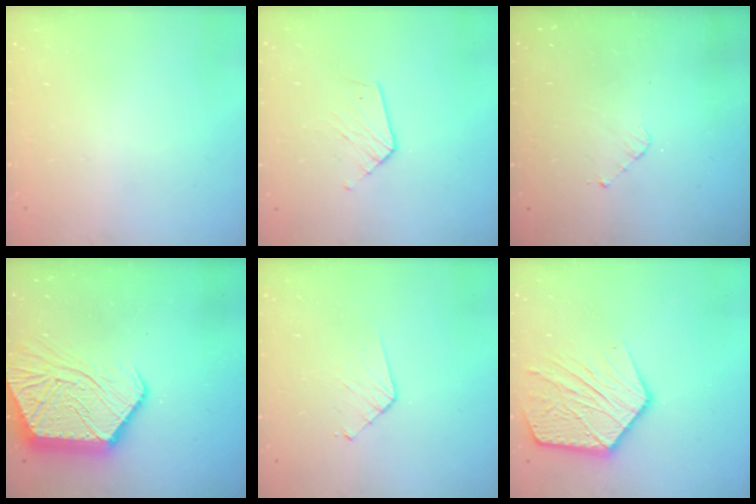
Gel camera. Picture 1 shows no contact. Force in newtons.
{"total": 6.0, "press": 6.0, "slide": 0.5}
{"total": 3.0, "press": 2.9, "slide": 0.2}
{"total": 18.9, "press": 18.9, "slide": 1.4}
{"total": 5.0, "press": 5.0, "slide": 0.4}
{"total": 16.2, "press": 16.1, "slide": 1.4}